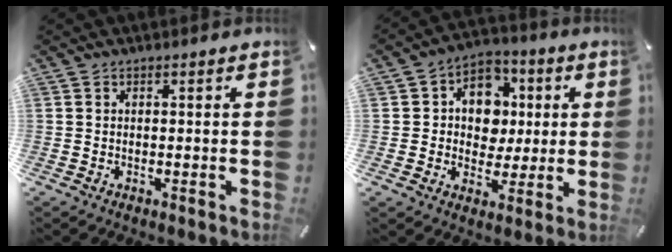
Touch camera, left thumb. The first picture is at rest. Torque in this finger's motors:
{"motor_torque": [1.55, 1.45, 0.29, -0.11, 0.07]}